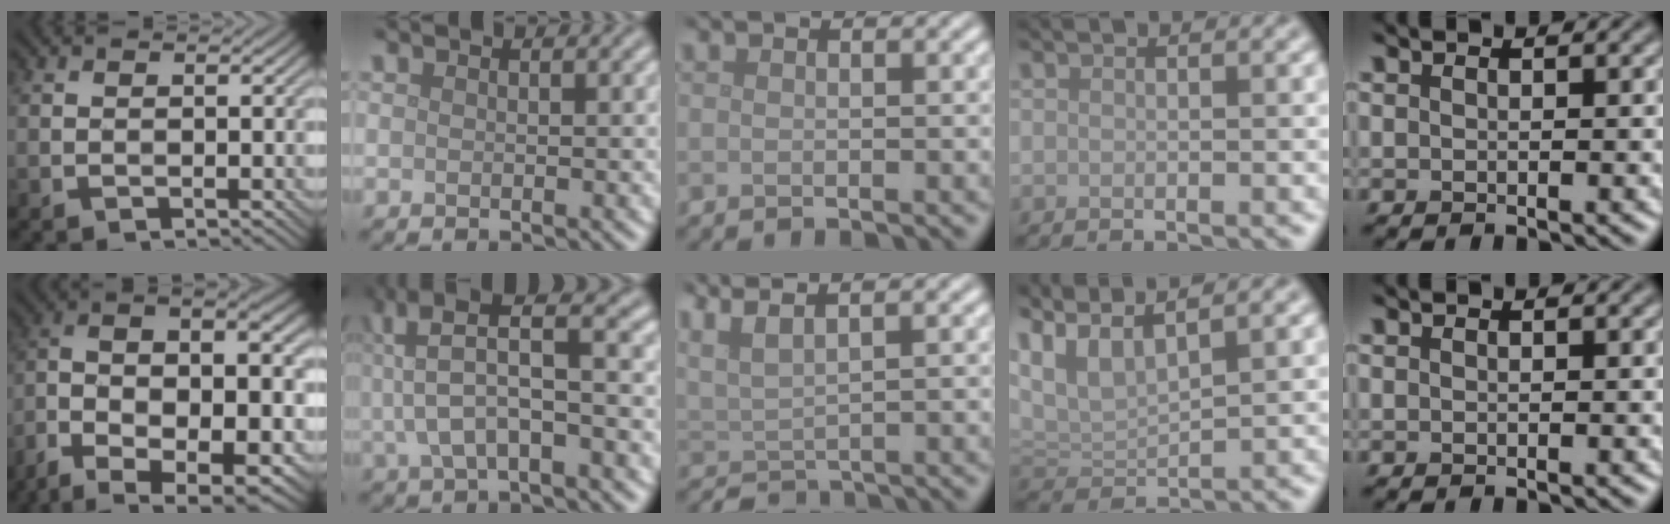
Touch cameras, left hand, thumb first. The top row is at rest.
{"thumb": {"total": 15.7, "force": [-5.3, 7.6, 12.6], "torque": [-0.266, 0.000, -0.072]}, "index": {"total": 7.9, "force": [2.2, 2.5, 7.2], "torque": [-0.137, 0.021, 0.034]}, "middle": {"total": 3.8, "force": [2.7, 1.0, 2.4], "torque": [-0.048, 0.010, 0.049]}, "ring": {"total": 5.0, "force": [3.5, 1.6, 3.2], "torque": [-0.077, 0.011, 0.072]}}